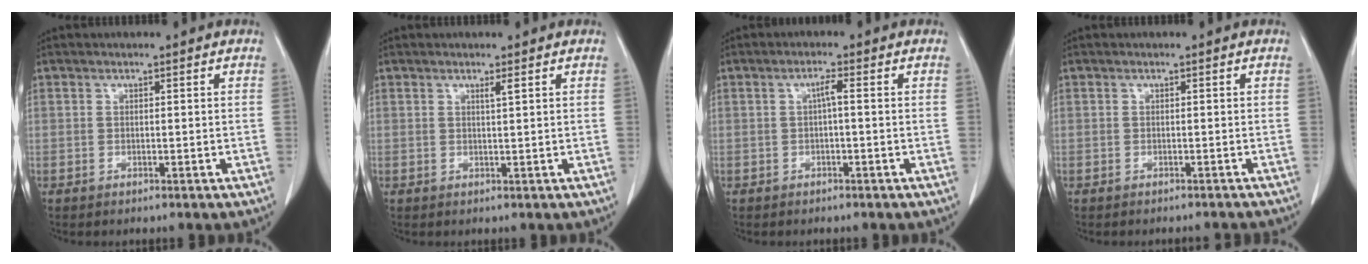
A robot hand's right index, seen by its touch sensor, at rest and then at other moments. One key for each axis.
{"total": 0.9, "fx": 0.5, "fy": -0.2, "fz": 0.7, "tx": -0.017, "ty": -0.004, "tz": 0.011}
{"total": 1.7, "fx": 0.1, "fy": 0.1, "fz": 1.7, "tx": -0.030, "ty": 0.004, "tz": 0.001}
{"total": 2.7, "fx": -2.7, "fy": 0.4, "fz": 0.3, "tx": -0.001, "ty": -0.008, "tz": -0.032}